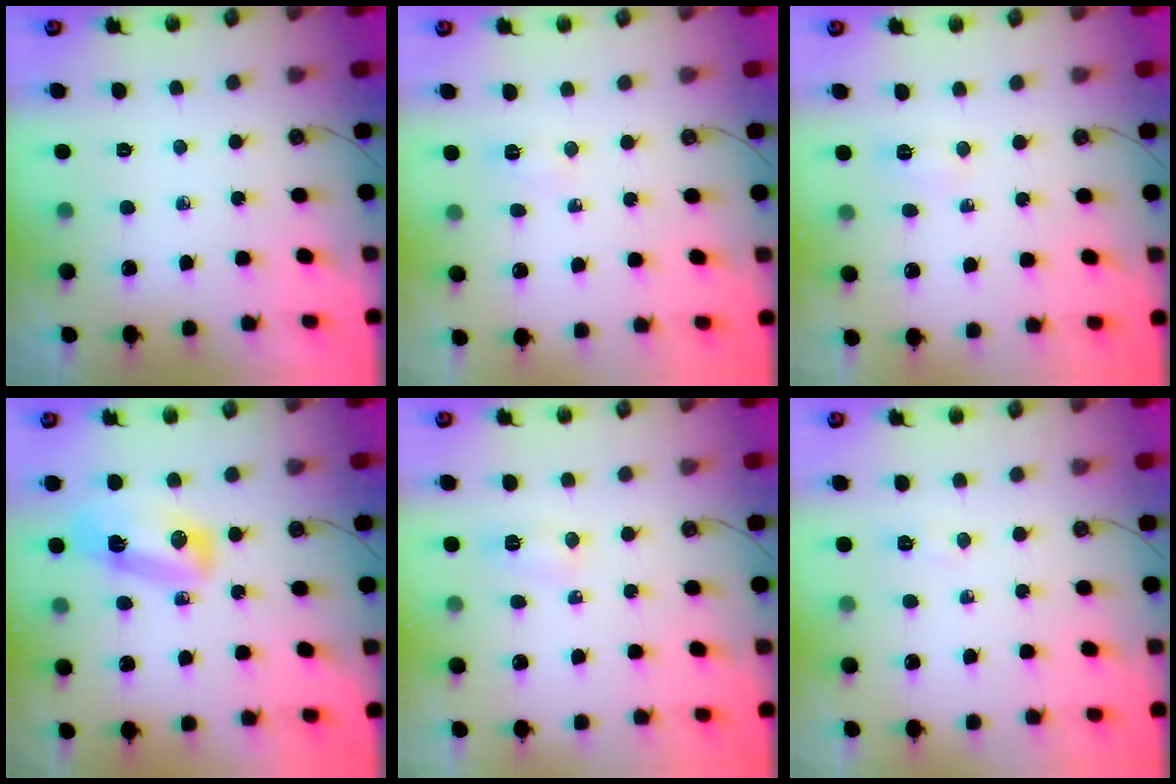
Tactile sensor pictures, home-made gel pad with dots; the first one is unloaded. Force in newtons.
{"total": 2.8, "press": 2.5, "slide": 1.2}
{"total": 3.1, "press": 2.8, "slide": 1.3}
{"total": 9.7, "press": 9.0, "slide": 3.7}
{"total": 7.2, "press": 7.0, "slide": 1.6}
{"total": 3.7, "press": 3.6, "slide": 0.5}